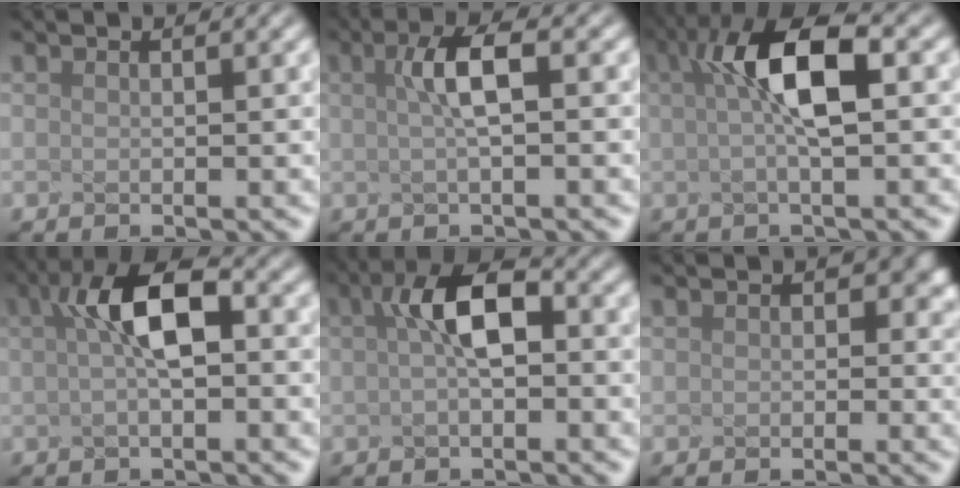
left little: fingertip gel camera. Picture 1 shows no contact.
{"total": 2.3, "force": [-0.8, -0.4, 2.1], "torque": [-0.063, 0.002, 0.020]}
{"total": 4.7, "force": [-0.2, 0.3, 4.7], "torque": [-0.107, 0.005, 0.034]}
{"total": 3.7, "force": [-0.6, 0.4, 3.7], "torque": [-0.094, 0.006, 0.025]}
{"total": 2.8, "force": [-0.9, 0.2, 2.7], "torque": [-0.079, 0.005, 0.017]}
{"total": 1.0, "force": [0.2, 0.7, 0.7], "torque": [-0.025, 0.003, 0.033]}